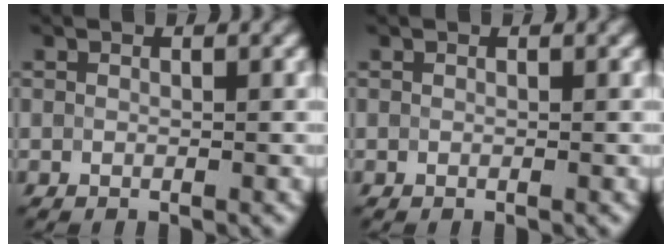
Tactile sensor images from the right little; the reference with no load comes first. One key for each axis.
{"total": 0.0}